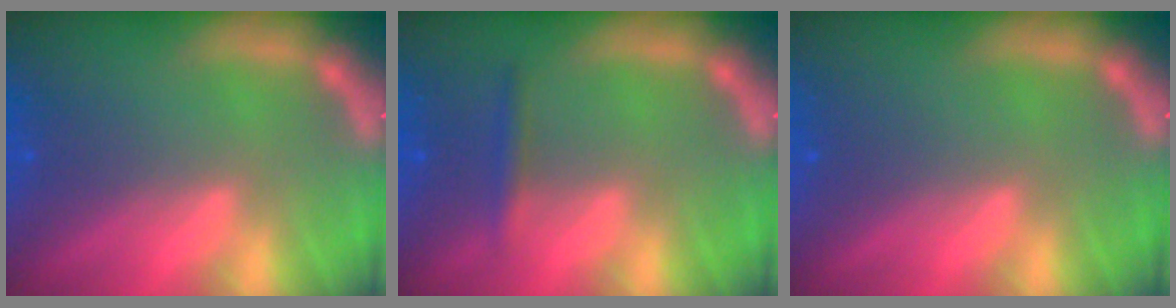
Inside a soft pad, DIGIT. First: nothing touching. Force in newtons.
{"total": 1.4}
{"total": 0.0}